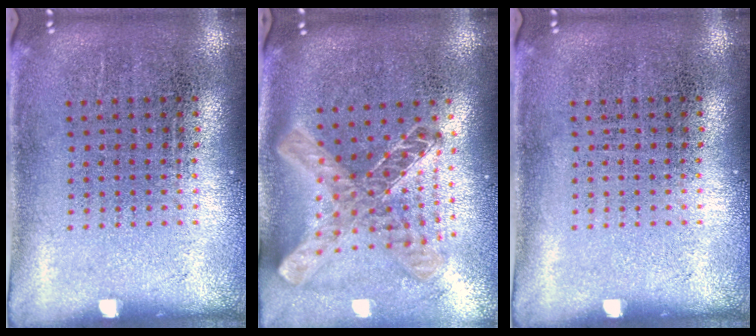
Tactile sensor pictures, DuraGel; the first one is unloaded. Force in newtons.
{"total": 1.6, "press": 1.4, "slide": 0.8}
{"total": 0.0}